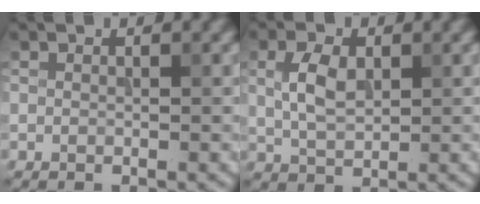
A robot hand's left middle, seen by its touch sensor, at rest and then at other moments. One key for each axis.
{"total": 3.5, "fx": 0.7, "fy": 2.1, "fz": 2.7, "tx": -0.063, "ty": 0.004, "tz": 0.014}